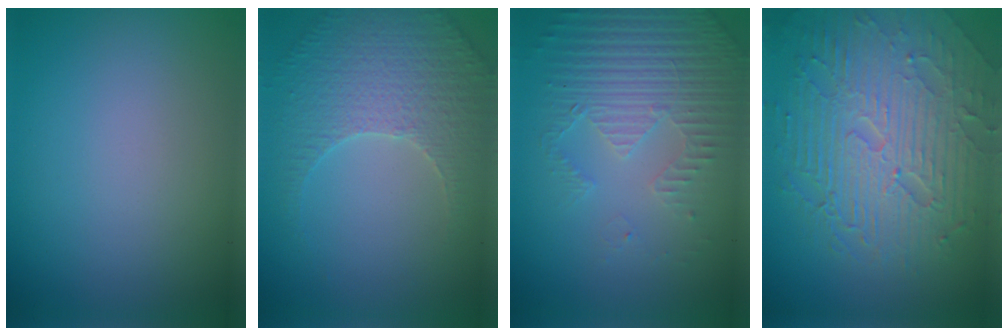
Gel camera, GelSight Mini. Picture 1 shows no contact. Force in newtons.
{"total": 3.9, "press": 3.6, "slide": 1.4}
{"total": 5.1, "press": 3.5, "slide": 3.8}
{"total": 9.4, "press": 6.2, "slide": 7.0}